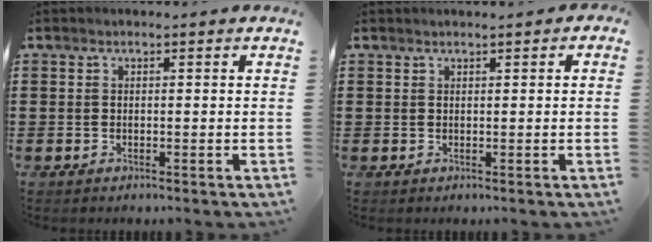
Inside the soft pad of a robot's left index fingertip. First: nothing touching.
{"total": 0.7, "force": [0.5, 0.4, 0.0], "torque": [-0.003, 0.002, 0.010]}